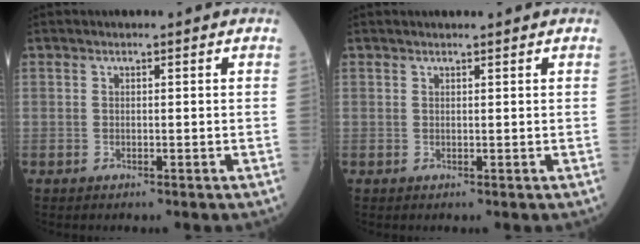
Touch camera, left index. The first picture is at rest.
{"total": 1.9, "force": [1.8, 0.0, 0.7], "torque": [-0.007, 0.012, 0.026]}